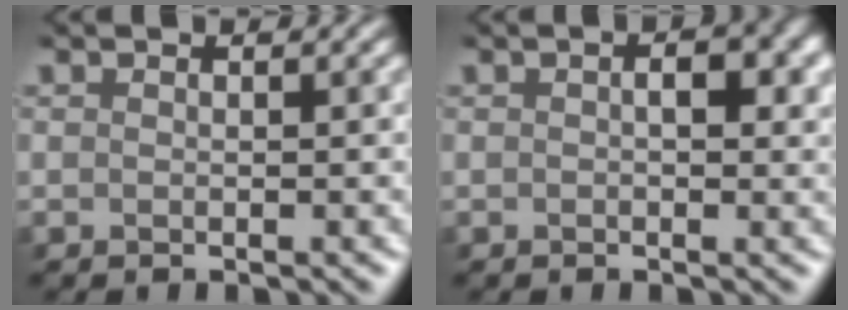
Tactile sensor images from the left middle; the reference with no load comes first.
{"total": 3.0, "force": [0.6, 1.6, 2.5], "torque": [-0.021, 0.006, 0.004]}